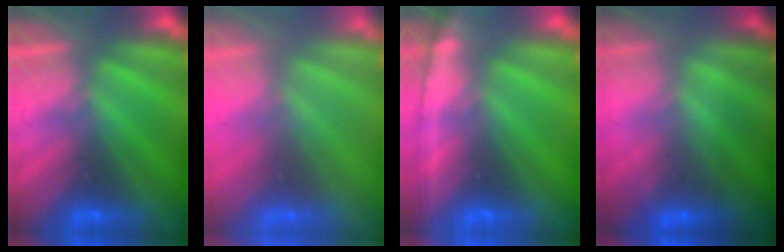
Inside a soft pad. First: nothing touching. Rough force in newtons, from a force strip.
{"total": 7.3}
{"total": 1.6}
{"total": 1.6}